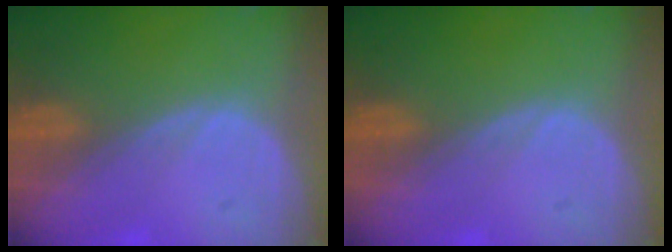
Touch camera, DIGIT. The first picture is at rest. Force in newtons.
{"total": 0.0}